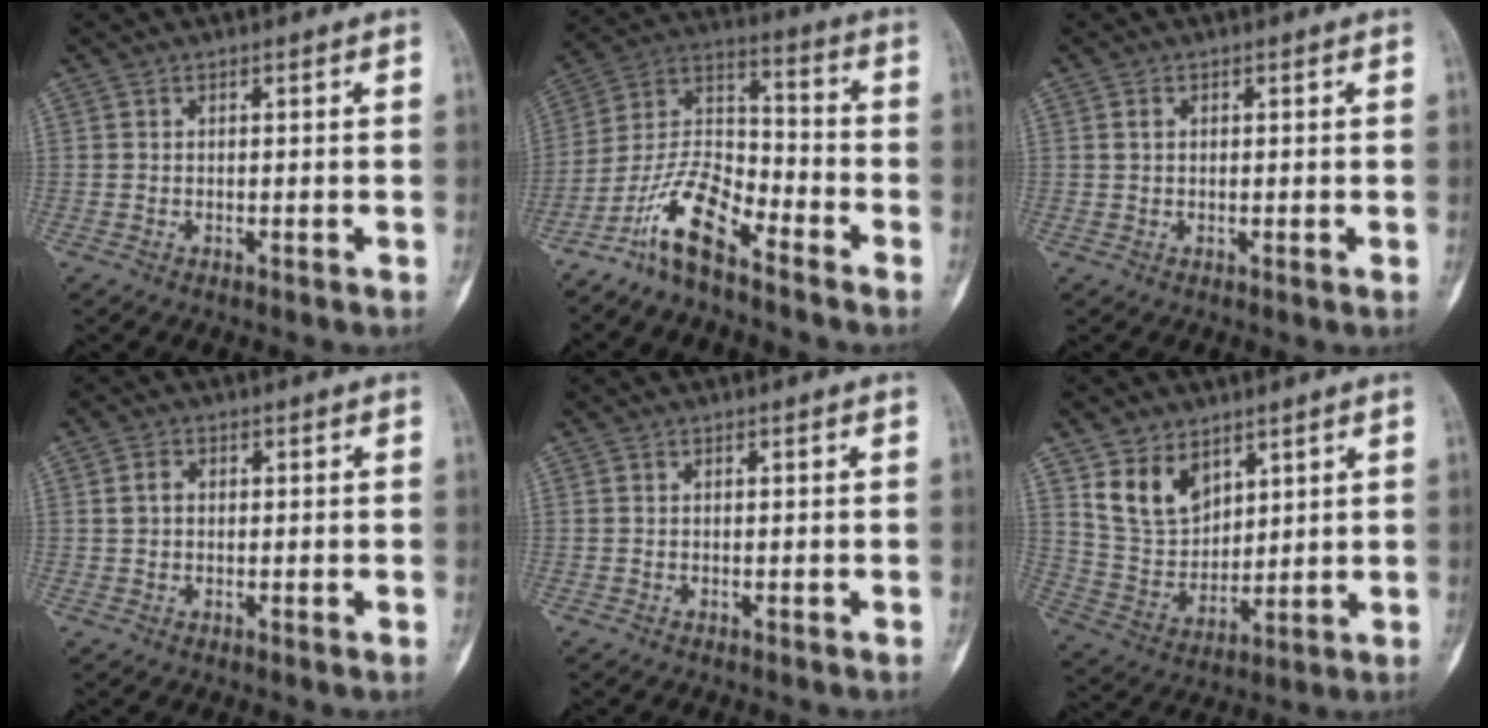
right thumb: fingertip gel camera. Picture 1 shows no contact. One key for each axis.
{"total": 11.5, "fx": -8.4, "fy": 3.8, "fz": 6.9, "tx": -0.131, "ty": 0.080, "tz": -0.169}
{"total": 1.2, "fx": 0.3, "fy": 0.8, "fz": 0.8, "tx": -0.013, "ty": -0.002, "tz": 0.006}
{"total": 2.3, "fx": 0.4, "fy": 1.8, "fz": 1.5, "tx": -0.021, "ty": 0.003, "tz": 0.005}
{"total": 0.0}
{"total": 11.1, "fx": 6.1, "fy": 7.6, "fz": 5.4, "tx": -0.073, "ty": -0.037, "tz": 0.133}